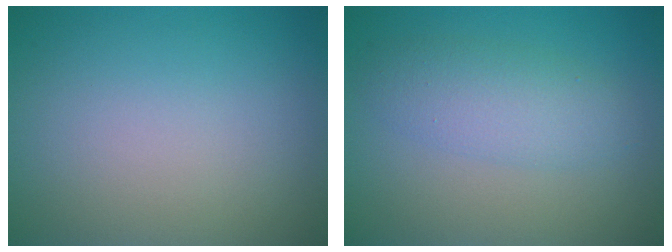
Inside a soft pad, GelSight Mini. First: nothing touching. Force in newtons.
{"total": 3.6, "press": 3.6, "slide": 0.1}